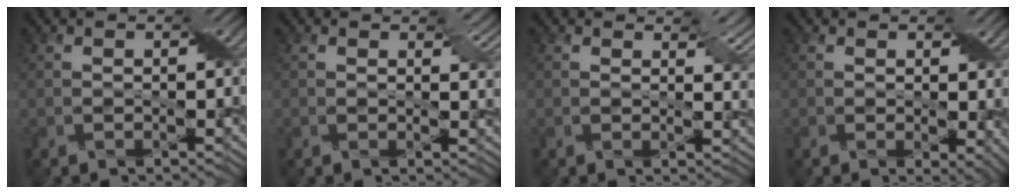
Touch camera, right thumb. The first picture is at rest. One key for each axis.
{"total": 2.6, "fx": 1.4, "fy": 1.1, "fz": 1.9, "tx": -0.031, "ty": -0.003, "tz": 0.022}
{"total": 3.7, "fx": 2.2, "fy": 1.4, "fz": 2.6, "tx": -0.041, "ty": -0.002, "tz": 0.033}
{"total": 3.8, "fx": 0.7, "fy": 2.1, "fz": 3.1, "tx": -0.042, "ty": -0.013, "tz": 0.016}